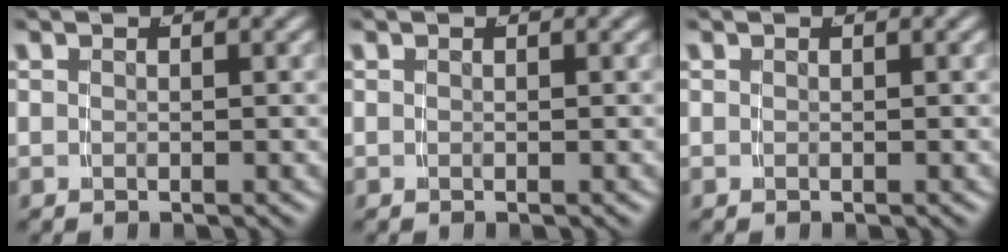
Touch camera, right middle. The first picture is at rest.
{"total": 0.0}
{"total": 0.0}